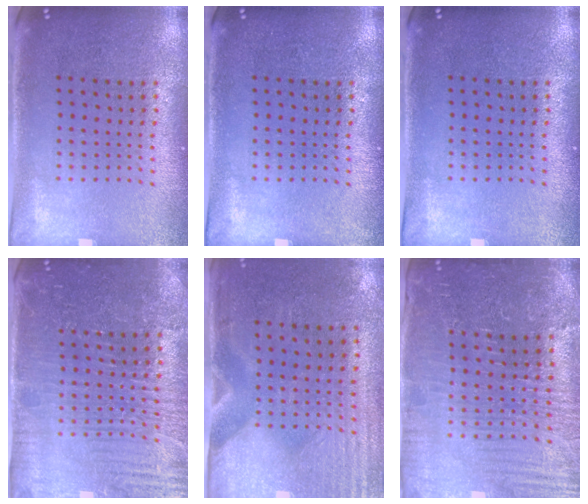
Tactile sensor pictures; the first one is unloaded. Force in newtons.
{"total": 0.0}
{"total": 0.0}
{"total": 4.7, "press": 4.6, "slide": 1.3}
{"total": 3.0, "press": 2.6, "slide": 1.5}
{"total": 4.3, "press": 4.2, "slide": 1.3}